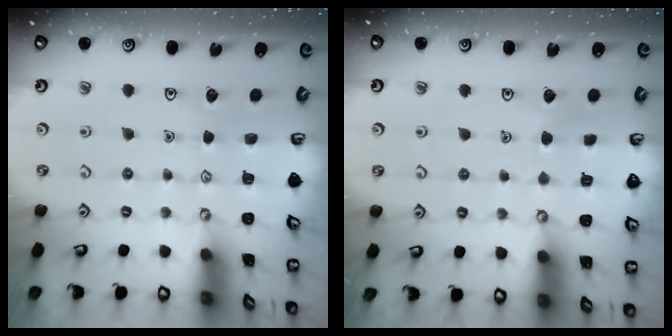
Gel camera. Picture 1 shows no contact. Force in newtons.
{"total": 3.0, "press": 3.0, "slide": 0.2}